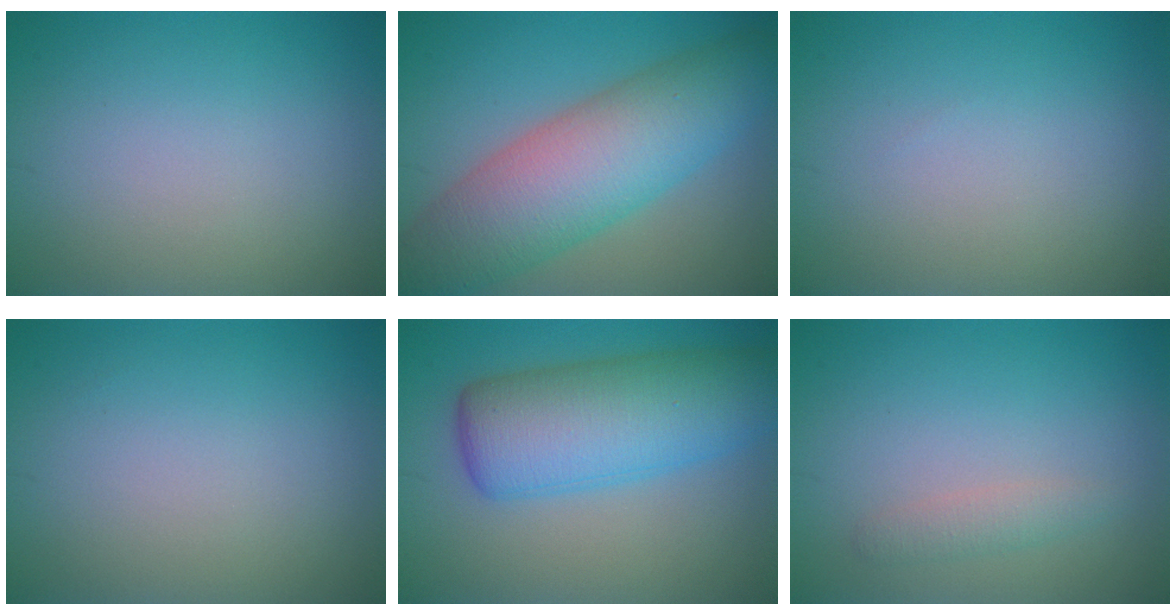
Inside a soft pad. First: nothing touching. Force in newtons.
{"total": 10.2, "press": 10.2, "slide": 0.3}
{"total": 0.0}
{"total": 0.0}
{"total": 9.2, "press": 9.2, "slide": 0.4}
{"total": 1.4, "press": 1.4, "slide": 0.0}